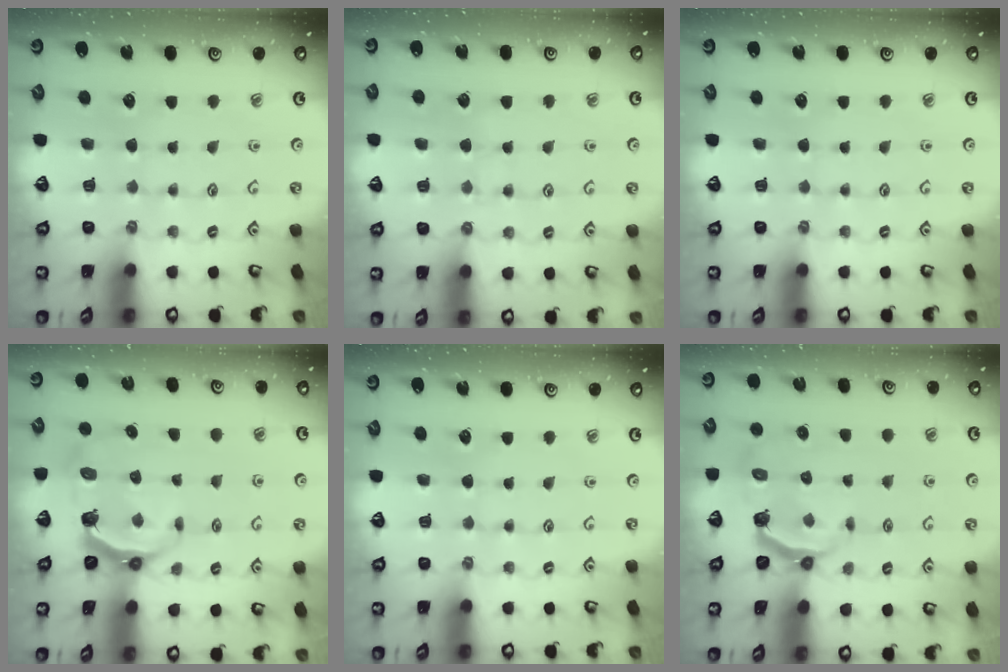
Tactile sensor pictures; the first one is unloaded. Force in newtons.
{"total": 4.6, "press": 4.6, "slide": 0.4}
{"total": 0.0}
{"total": 5.2, "press": 3.8, "slide": 3.5}
{"total": 0.0}
{"total": 4.3, "press": 2.9, "slide": 3.1}